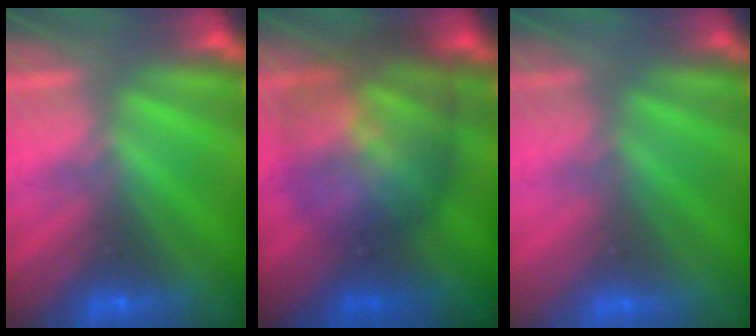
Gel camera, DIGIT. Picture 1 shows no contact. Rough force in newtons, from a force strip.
{"total": 7.5}
{"total": 2.6}